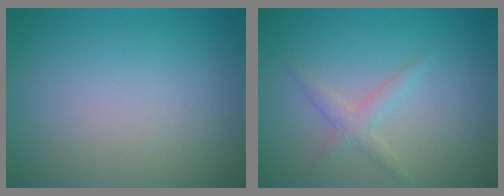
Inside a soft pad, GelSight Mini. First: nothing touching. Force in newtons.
{"total": 1.7, "press": 1.7, "slide": 0.1}